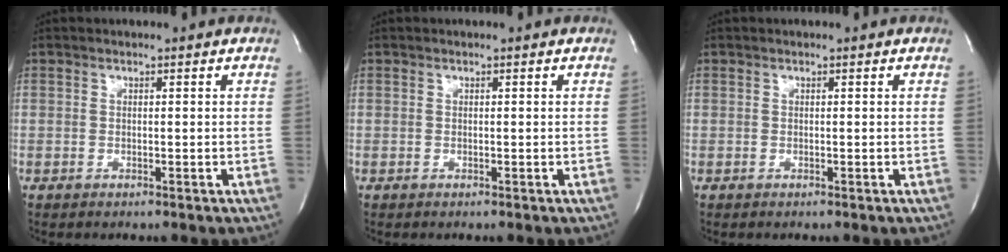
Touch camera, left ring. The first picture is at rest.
{"total": 0.0}
{"total": 0.0}